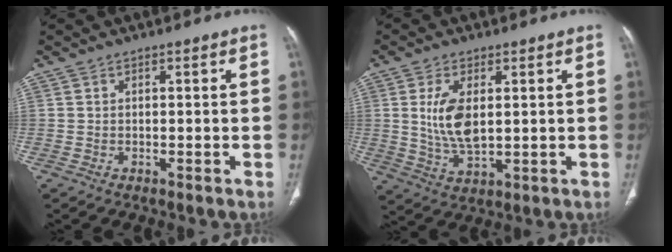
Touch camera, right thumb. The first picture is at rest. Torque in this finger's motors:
{"motor_torque": [-0.14, 0.37, 0.20, 0.60, -0.01]}